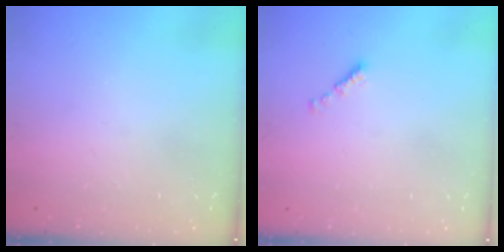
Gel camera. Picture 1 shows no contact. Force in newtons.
{"total": 0.7, "press": 0.5, "slide": 0.4}